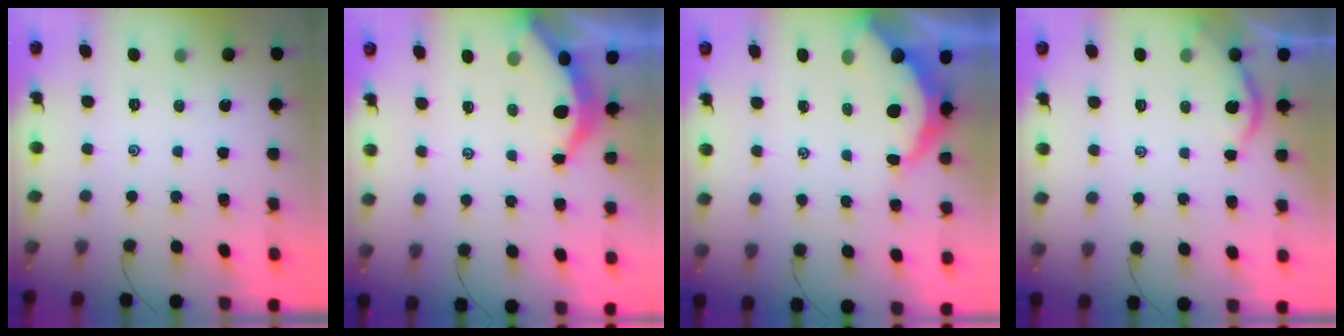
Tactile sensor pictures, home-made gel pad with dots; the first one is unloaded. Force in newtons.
{"total": 3.9, "press": 3.8, "slide": 0.5}
{"total": 8.8, "press": 8.7, "slide": 1.0}
{"total": 1.9, "press": 1.8, "slide": 0.4}